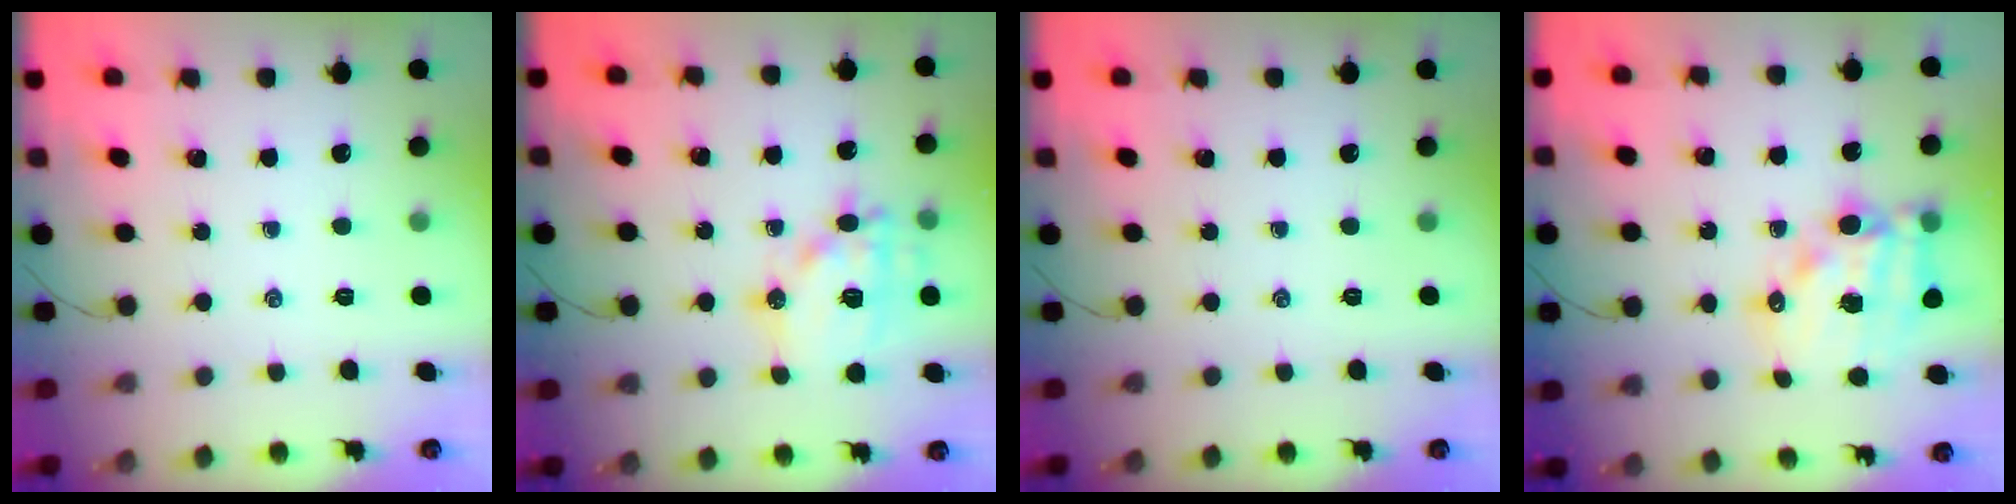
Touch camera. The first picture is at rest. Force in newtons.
{"total": 15.6, "press": 15.5, "slide": 2.1}
{"total": 0.0}
{"total": 15.9, "press": 15.5, "slide": 3.7}